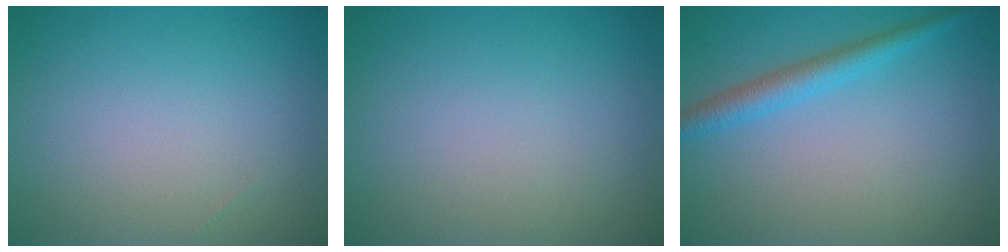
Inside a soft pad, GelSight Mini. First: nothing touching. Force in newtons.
{"total": 0.0}
{"total": 2.6, "press": 2.6, "slide": 0.1}